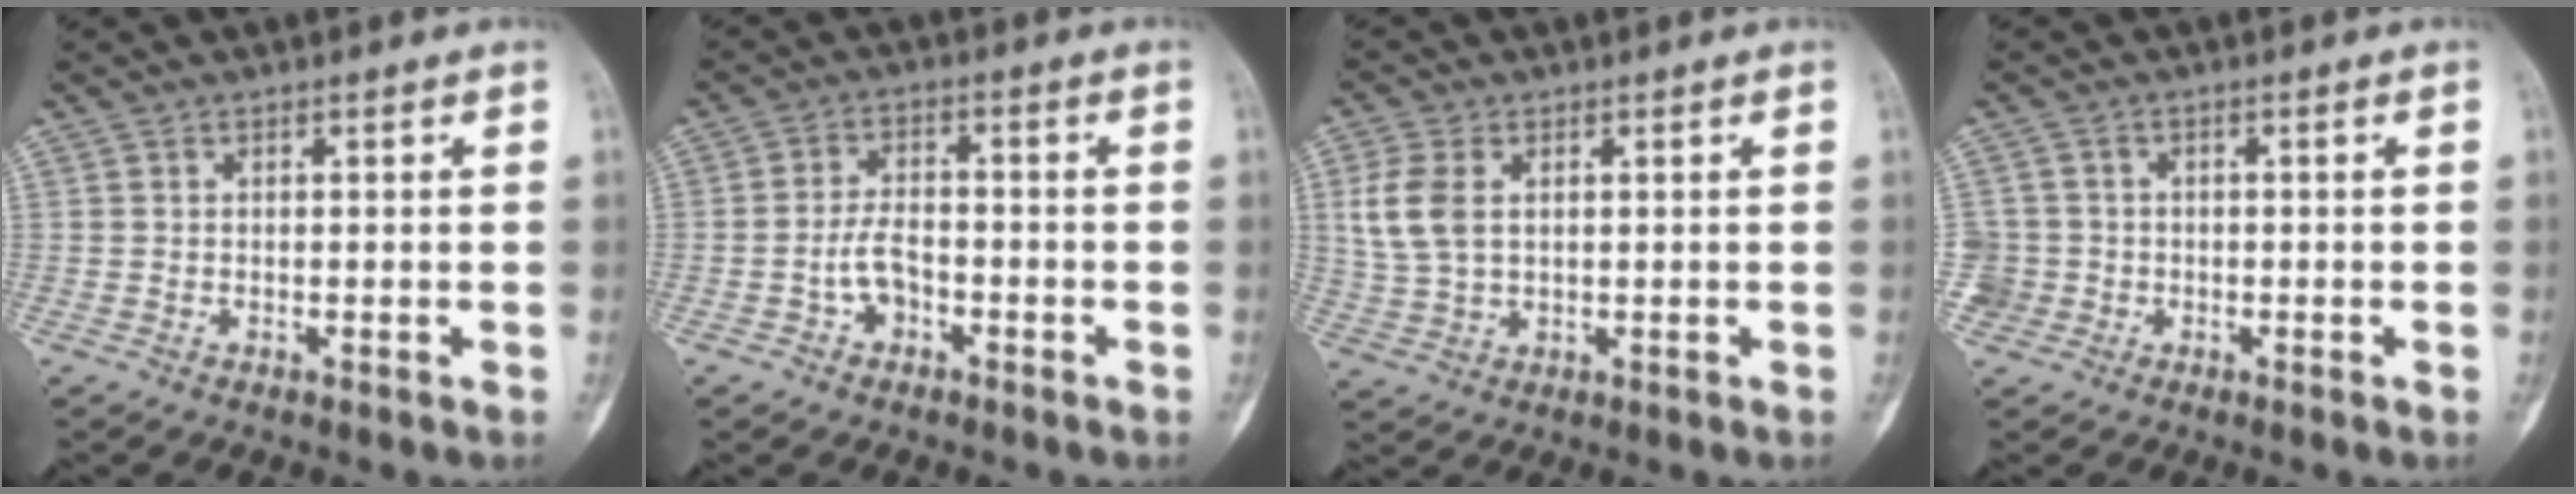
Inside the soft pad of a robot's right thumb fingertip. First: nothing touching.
{"total": 4.7, "force": [-1.9, 3.0, 3.1], "torque": [-0.051, 0.024, -0.038]}
{"total": 7.4, "force": [1.7, 4.7, 5.5], "torque": [-0.121, 0.001, 0.040]}
{"total": 3.4, "force": [-0.9, 3.3, -0.2], "torque": [0.018, 0.014, -0.021]}